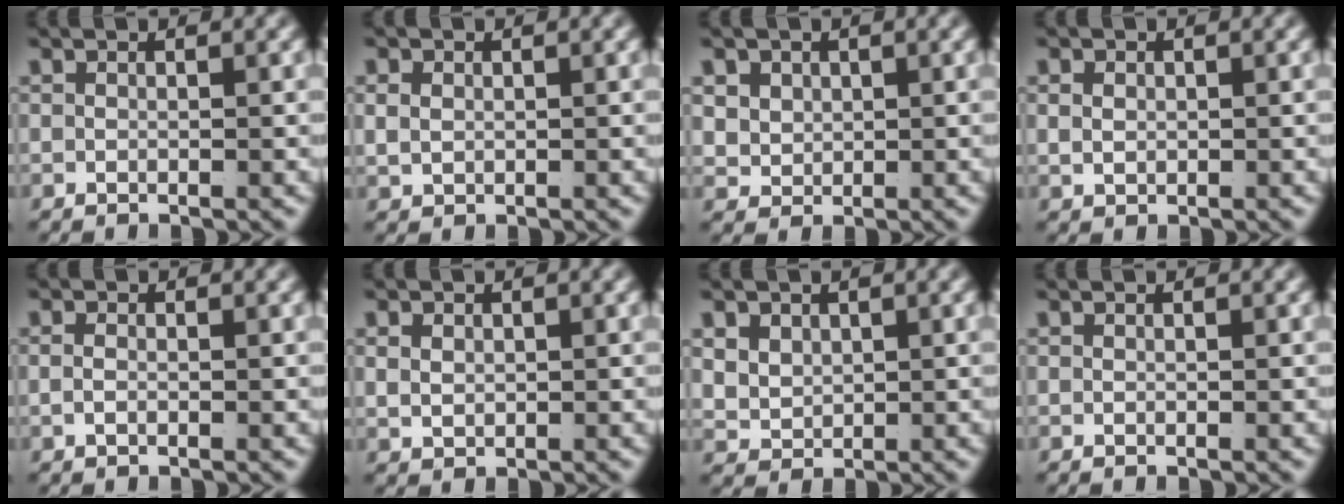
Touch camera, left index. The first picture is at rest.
{"total": 1.5, "force": [0.5, 1.2, 0.8], "torque": [-0.022, -0.008, 0.020]}
{"total": 3.0, "force": [1.0, 2.6, 1.2], "torque": [-0.039, -0.018, 0.034]}
{"total": 1.0, "force": [0.3, 0.7, 0.7], "torque": [-0.015, -0.009, 0.018]}
{"total": 0.8, "force": [-0.3, 0.2, 0.7], "torque": [-0.019, -0.008, -0.001]}
{"total": 1.3, "force": [0.5, 0.9, 0.8], "torque": [-0.018, -0.010, 0.023]}
{"total": 3.3, "force": [0.9, 2.8, 1.4], "torque": [-0.047, -0.022, 0.035]}
{"total": 0.0}